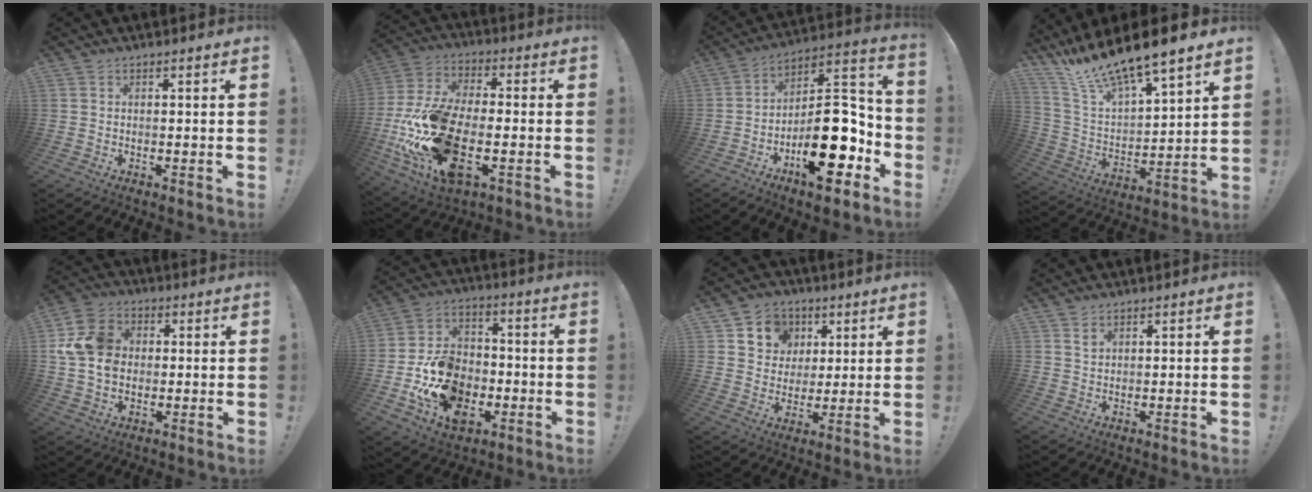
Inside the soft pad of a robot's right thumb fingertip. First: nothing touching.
{"total": 24.0, "force": [-6.4, 13.0, 19.2], "torque": [-0.383, 0.032, -0.098]}
{"total": 20.6, "force": [-7.6, 10.0, 16.3], "torque": [-0.240, 0.052, -0.111]}
{"total": 14.3, "force": [12.7, 2.1, 6.2], "torque": [-0.131, -0.104, 0.223]}
{"total": 14.3, "force": [1.1, 11.4, 8.6], "torque": [-0.157, 0.011, 0.027]}
{"total": 17.5, "force": [-6.3, 12.8, 10.2], "torque": [-0.172, 0.036, -0.102]}
{"total": 9.2, "force": [3.5, 8.3, 2.2], "torque": [-0.029, -0.021, 0.072]}
{"total": 1.5, "force": [1.0, 0.6, 0.8], "torque": [-0.006, -0.005, 0.017]}